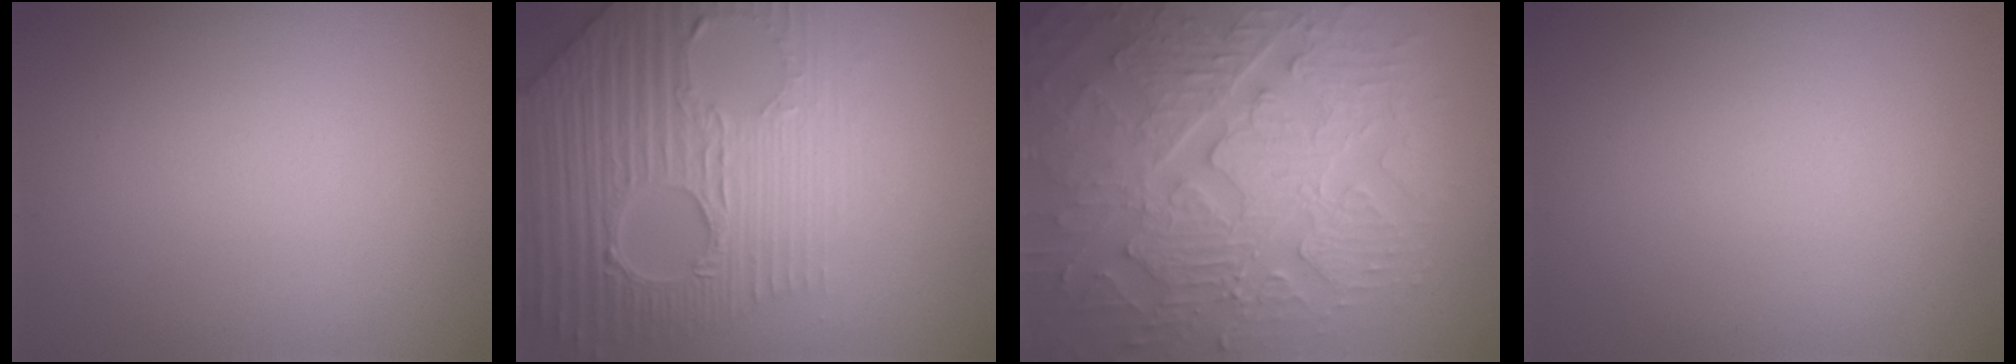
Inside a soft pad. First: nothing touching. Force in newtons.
{"total": 7.5, "press": 5.9, "slide": 4.7}
{"total": 9.6, "press": 7.0, "slide": 6.6}
{"total": 0.0}